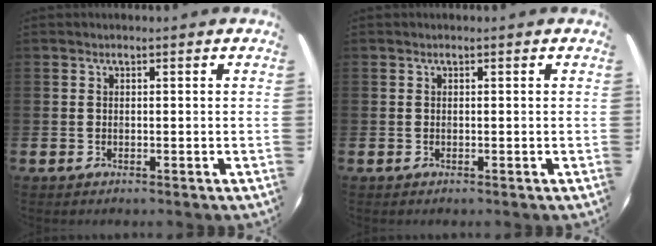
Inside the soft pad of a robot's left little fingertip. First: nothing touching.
{"total": 0.0}